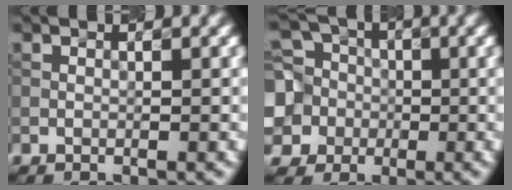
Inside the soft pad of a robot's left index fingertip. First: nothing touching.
{"total": 9.3, "force": [-0.7, 8.7, 3.4], "torque": [-0.099, 0.016, -0.043]}